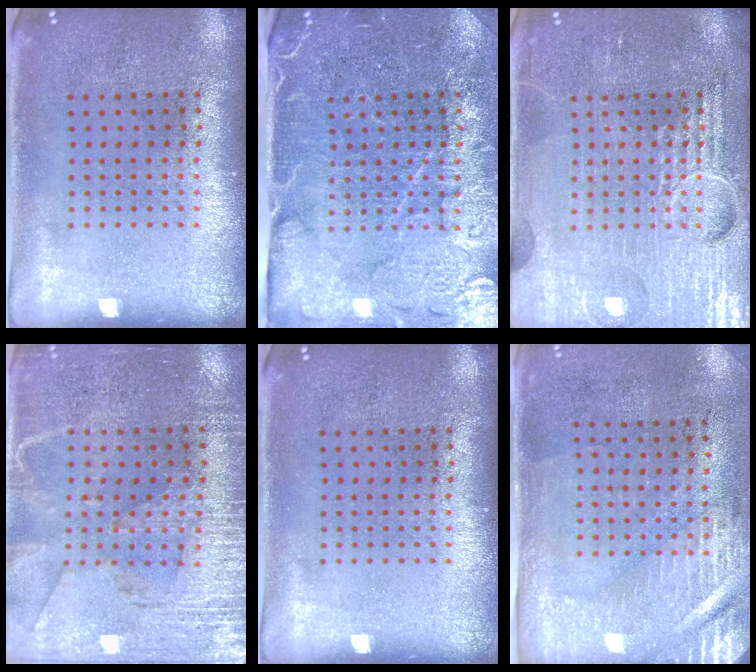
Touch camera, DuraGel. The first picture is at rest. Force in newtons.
{"total": 4.6, "press": 4.2, "slide": 1.9}
{"total": 7.2, "press": 7.2, "slide": 1.0}
{"total": 3.2, "press": 2.9, "slide": 1.4}
{"total": 0.0}
{"total": 2.9, "press": 2.5, "slide": 1.5}